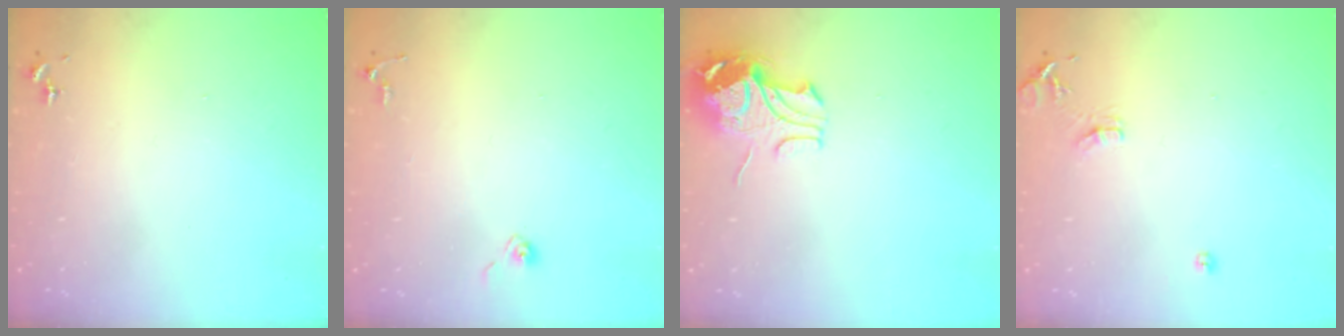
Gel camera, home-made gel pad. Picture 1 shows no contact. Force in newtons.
{"total": 4.8, "press": 4.8, "slide": 0.4}
{"total": 9.6, "press": 9.5, "slide": 1.1}
{"total": 8.6, "press": 8.6, "slide": 0.8}